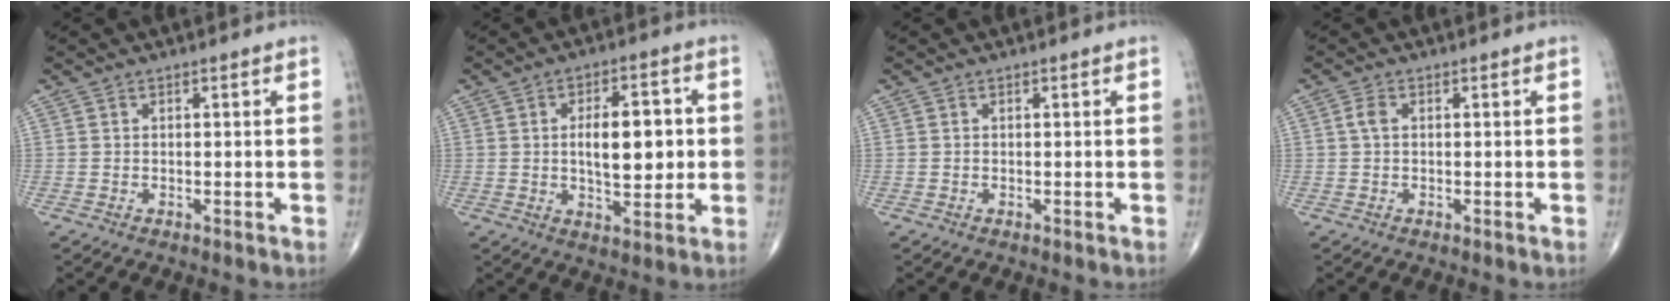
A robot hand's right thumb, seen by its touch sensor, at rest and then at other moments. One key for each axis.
{"total": 10.3, "fx": 0.6, "fy": 4.8, "fz": 9.1, "tx": -0.122, "ty": 0.001, "tz": 0.013}
{"total": 0.0}
{"total": 1.8, "fx": 0.2, "fy": 1.1, "fz": 1.5, "tx": -0.032, "ty": 0.005, "tz": 0.002}